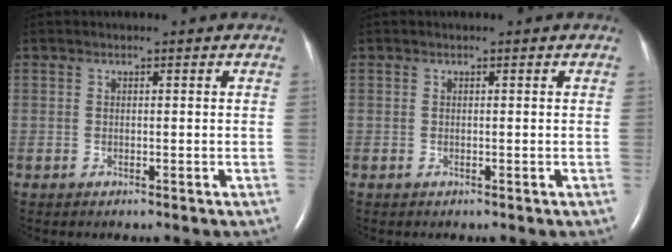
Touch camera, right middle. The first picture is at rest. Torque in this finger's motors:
{"motor_torque": [0.00, 0.00, 0.00, 0.00]}